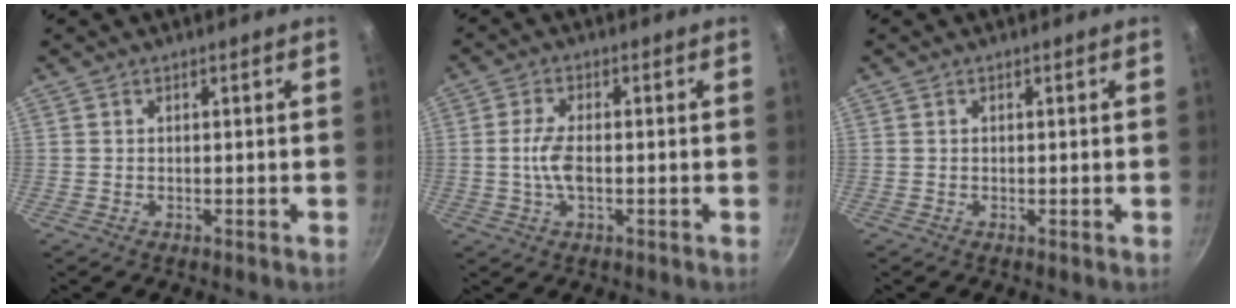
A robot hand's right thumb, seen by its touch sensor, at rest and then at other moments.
{"total": 5.2, "force": [-0.7, 2.3, 4.6], "torque": [-0.095, 0.006, -0.017]}
{"total": 0.0}